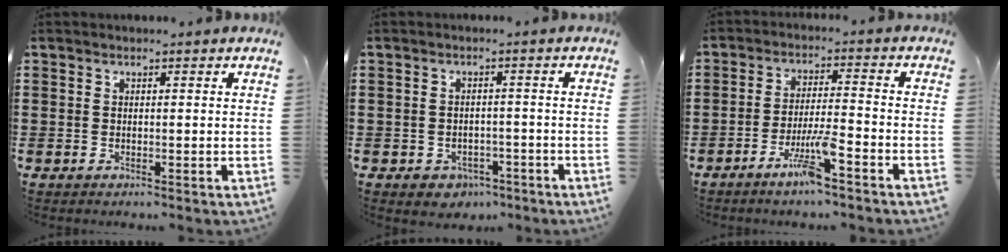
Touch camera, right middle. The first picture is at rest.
{"total": 2.2, "force": [-1.8, 1.3, 0.1], "torque": [-0.011, 0.003, -0.041]}
{"total": 6.9, "force": [-4.6, 0.4, 5.1], "torque": [-0.115, -0.013, -0.089]}